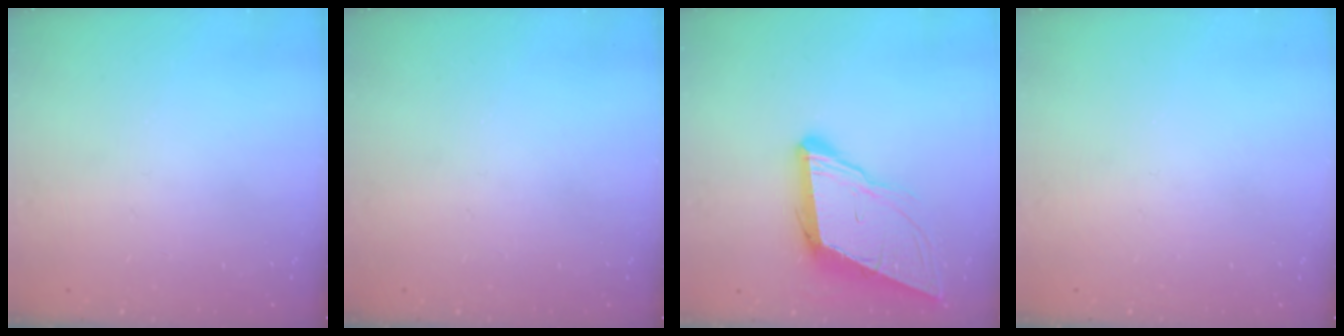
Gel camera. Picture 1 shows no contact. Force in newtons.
{"total": 0.0}
{"total": 11.7, "press": 11.1, "slide": 3.5}
{"total": 0.0}